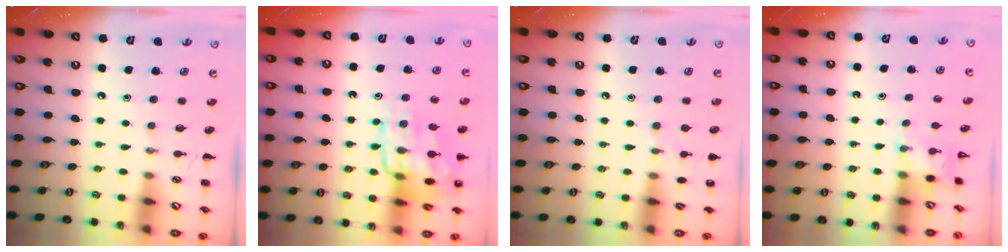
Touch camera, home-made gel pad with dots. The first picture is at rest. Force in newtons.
{"total": 15.6, "press": 15.5, "slide": 1.5}
{"total": 6.1, "press": 5.9, "slide": 1.5}
{"total": 3.5, "press": 3.3, "slide": 1.1}